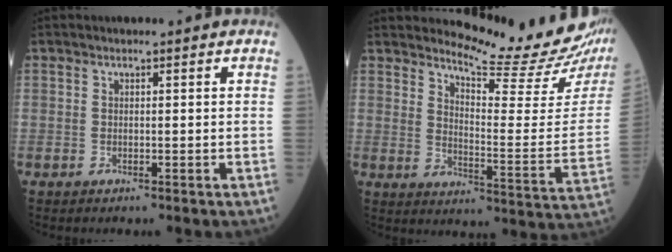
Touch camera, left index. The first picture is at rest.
{"total": 17.2, "force": [16.1, 0.5, 6.1], "torque": [-0.094, -0.110, 0.198]}